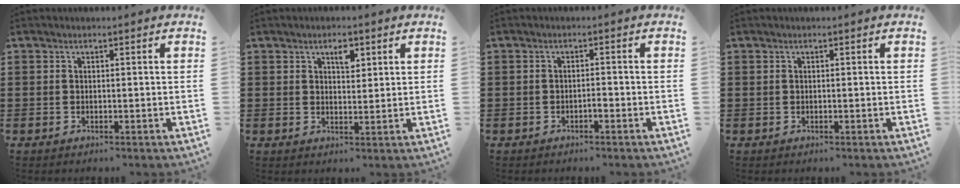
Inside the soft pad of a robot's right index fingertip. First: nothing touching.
{"total": 3.0, "force": [1.6, 1.4, 2.1], "torque": [-0.030, -0.001, 0.023]}
{"total": 1.3, "force": [-0.8, 0.3, 1.0], "torque": [-0.021, -0.002, -0.014]}
{"total": 0.0}